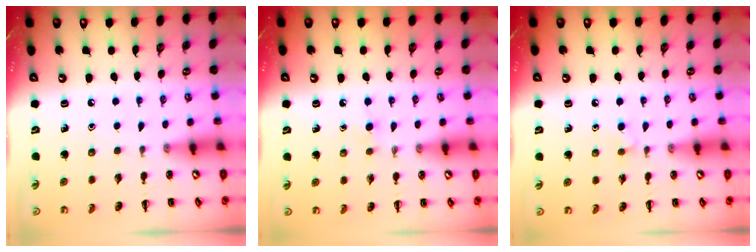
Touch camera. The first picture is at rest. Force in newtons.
{"total": 2.7, "press": 2.5, "slide": 1.0}
{"total": 2.2, "press": 2.0, "slide": 1.0}